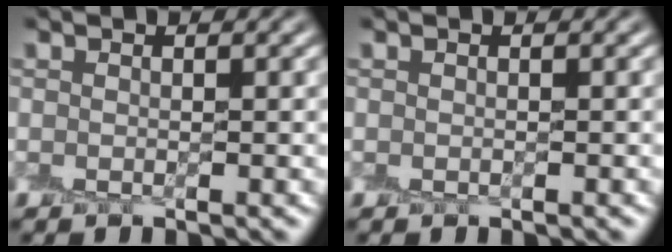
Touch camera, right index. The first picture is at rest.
{"total": 0.0}